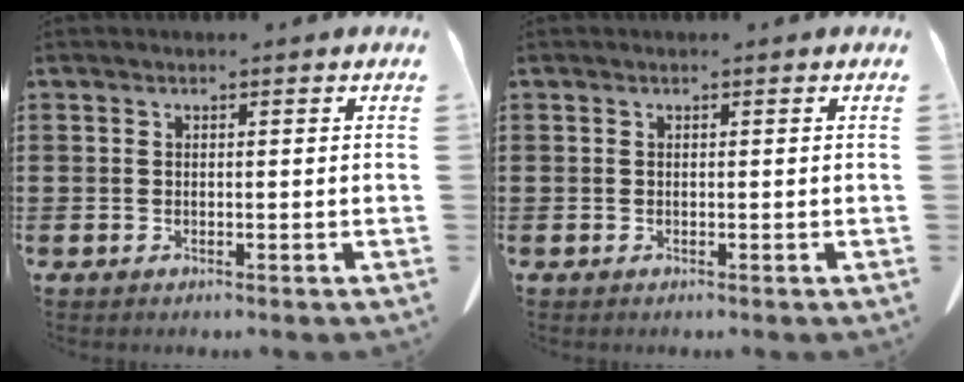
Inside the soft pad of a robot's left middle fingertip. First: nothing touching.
{"total": 0.0}